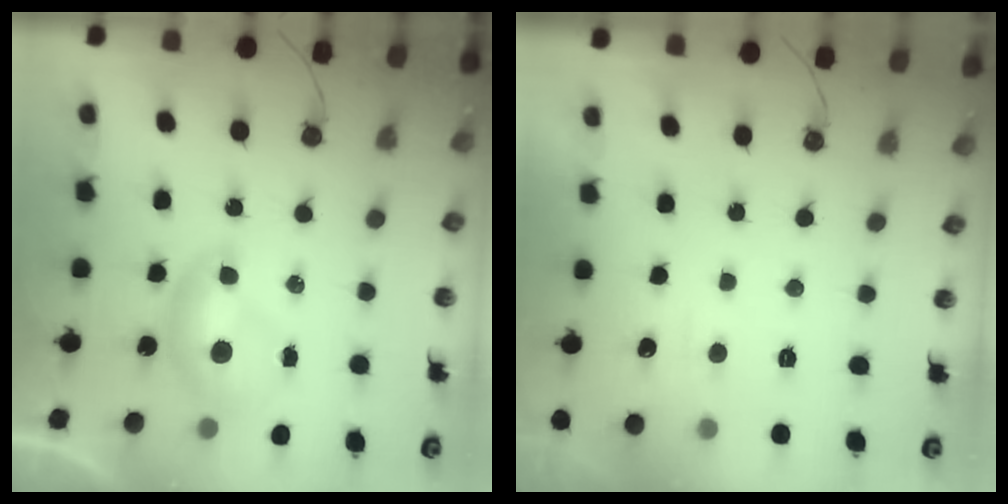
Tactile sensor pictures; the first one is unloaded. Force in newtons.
{"total": 3.1, "press": 3.1, "slide": 0.2}